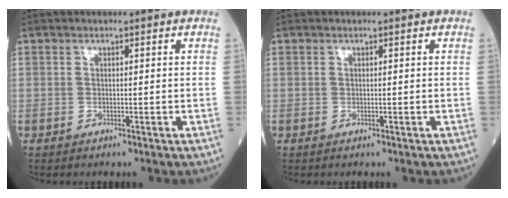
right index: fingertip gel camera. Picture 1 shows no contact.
{"total": 0.0}